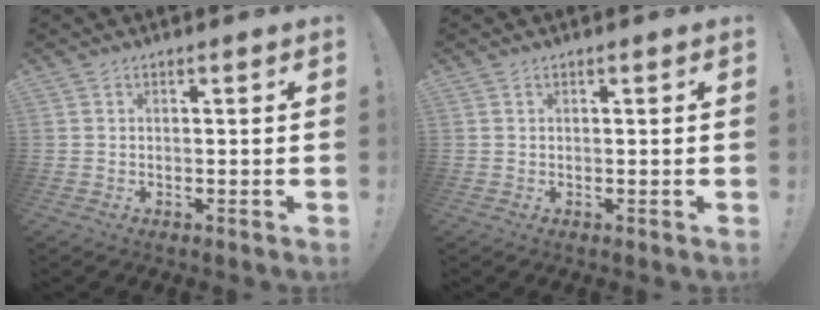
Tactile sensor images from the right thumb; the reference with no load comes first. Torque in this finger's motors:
{"motor_torque": [0.00, -0.02, 0.01, 0.05, 0.01]}